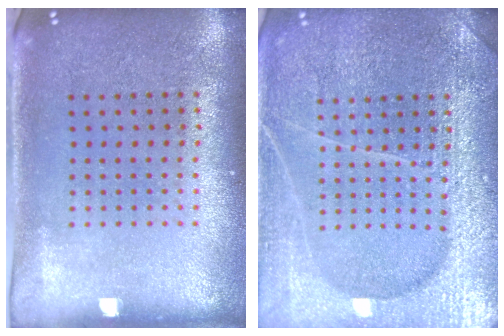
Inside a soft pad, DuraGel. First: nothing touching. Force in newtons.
{"total": 6.6, "press": 6.6, "slide": 0.8}